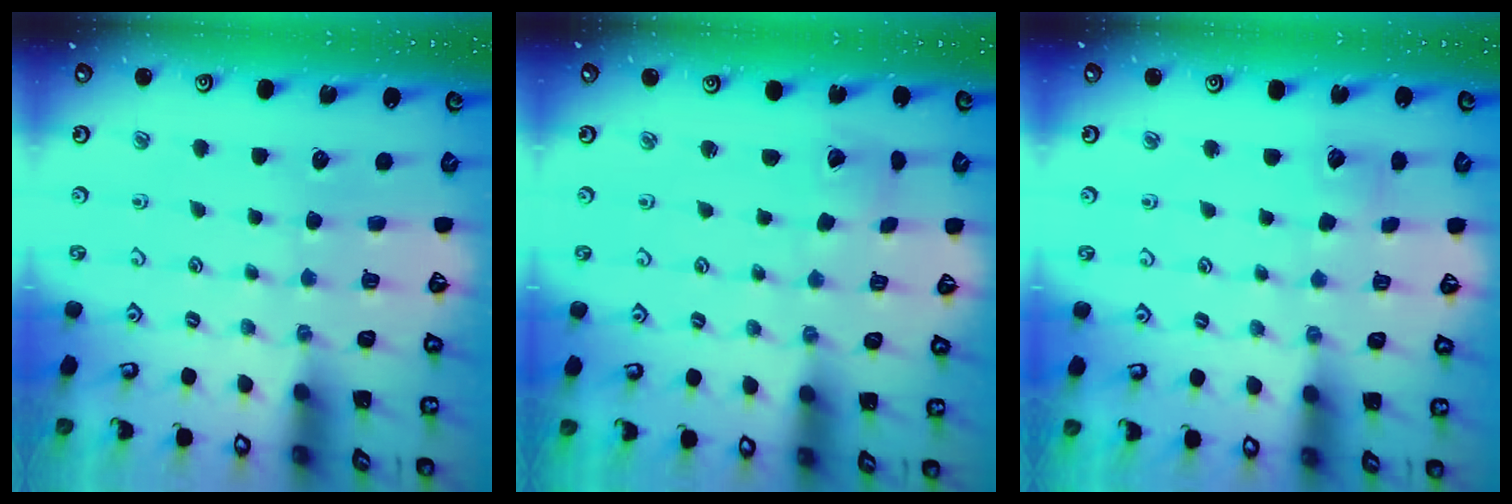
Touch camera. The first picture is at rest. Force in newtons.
{"total": 1.7, "press": 1.7, "slide": 0.1}
{"total": 4.8, "press": 4.7, "slide": 0.6}